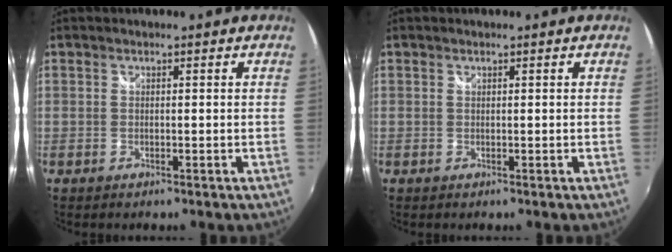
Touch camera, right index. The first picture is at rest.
{"total": 0.0}